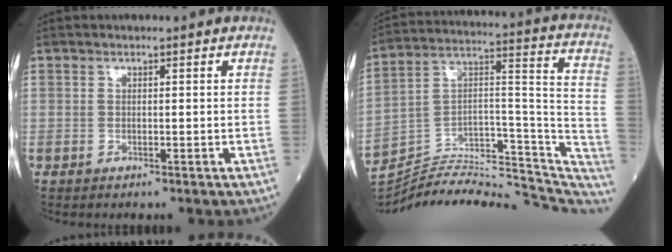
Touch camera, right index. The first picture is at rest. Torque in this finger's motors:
{"motor_torque": [-0.33, -1.01, 0.18, 0.03]}